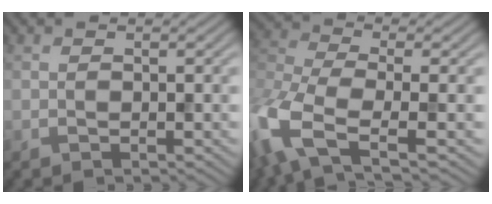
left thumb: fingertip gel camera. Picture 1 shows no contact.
{"total": 10.2, "force": [-4.8, 4.1, 8.0], "torque": [-0.189, -0.014, -0.112]}